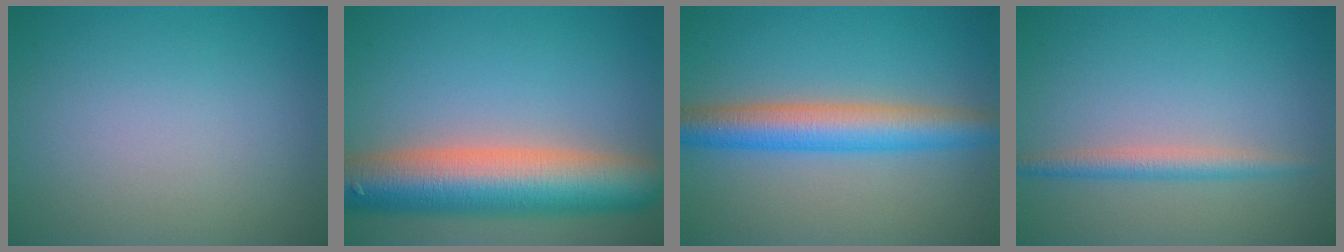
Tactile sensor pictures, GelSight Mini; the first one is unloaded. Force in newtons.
{"total": 10.8, "press": 10.8, "slide": 0.6}
{"total": 5.7, "press": 5.7, "slide": 0.2}
{"total": 2.2, "press": 2.2, "slide": 0.0}